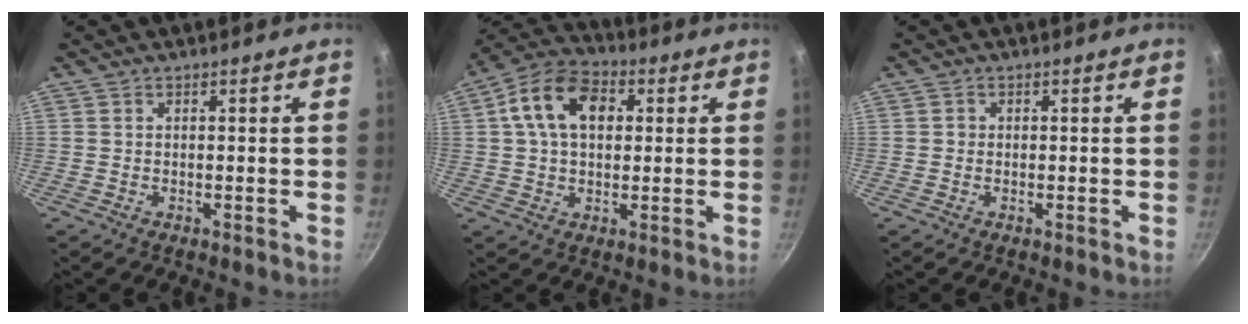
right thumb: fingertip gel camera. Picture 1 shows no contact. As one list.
[{"total": 12.9, "force": [3.0, 8.8, 9.0], "torque": [-0.132, 0.019, 0.033]}, {"total": 0.6, "force": [-0.1, 0.6, 0.1], "torque": [0.003, 0.002, -0.005]}]